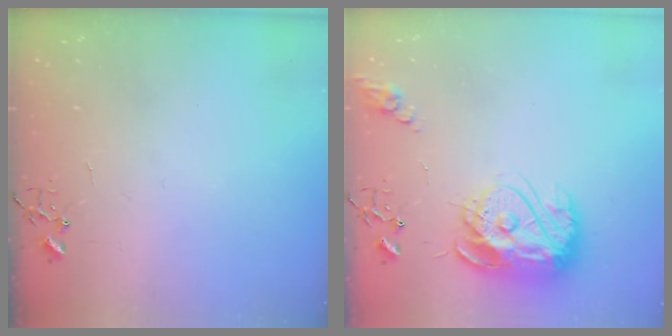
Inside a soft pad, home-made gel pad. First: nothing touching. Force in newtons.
{"total": 17.3, "press": 17.2, "slide": 1.8}